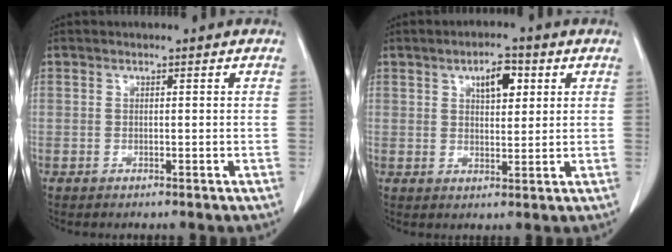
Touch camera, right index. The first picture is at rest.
{"total": 5.1, "force": [2.3, 2.1, 4.1], "torque": [-0.066, 0.004, 0.036]}